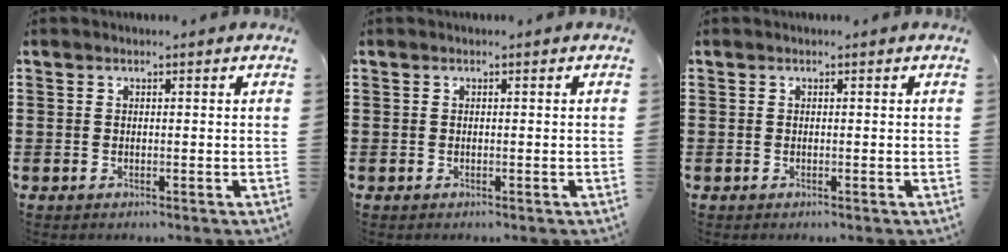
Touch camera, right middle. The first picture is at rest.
{"total": 0.0}
{"total": 0.0}